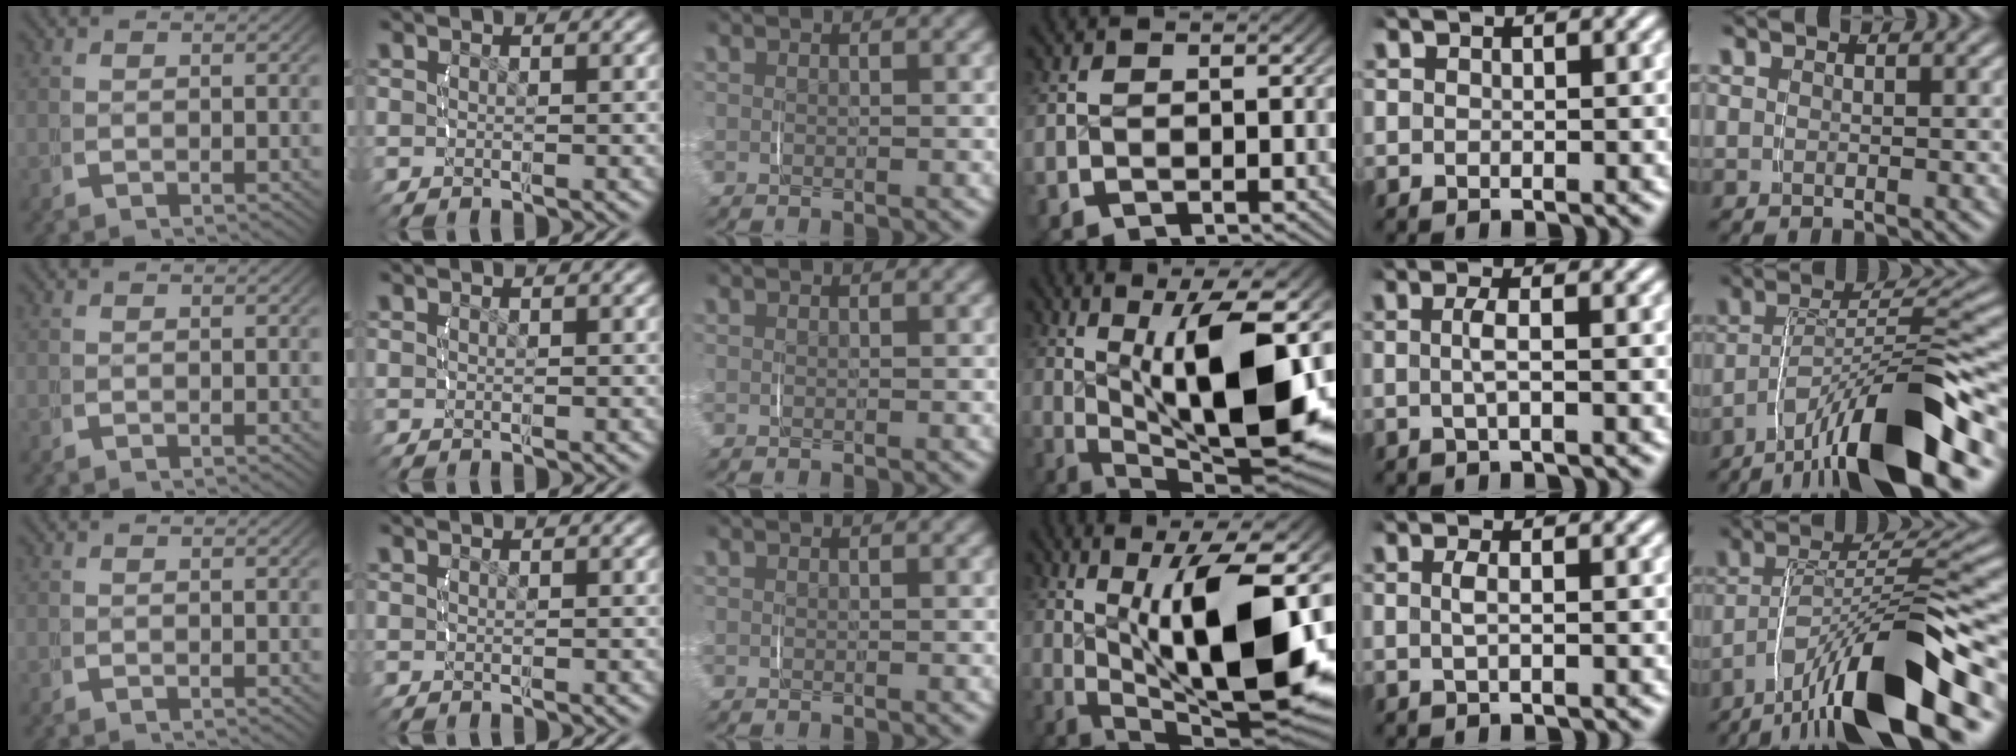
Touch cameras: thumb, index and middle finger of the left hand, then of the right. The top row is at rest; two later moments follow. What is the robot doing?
{"motion": "lift_and_place", "object": "jar lid"}